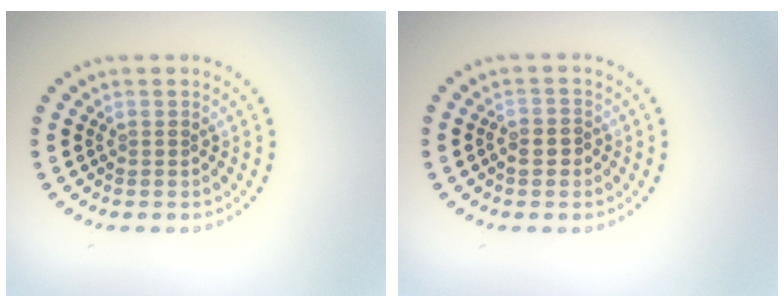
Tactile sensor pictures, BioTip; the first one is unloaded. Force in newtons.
{"total": 1.3, "press": 1.2, "slide": 0.5}